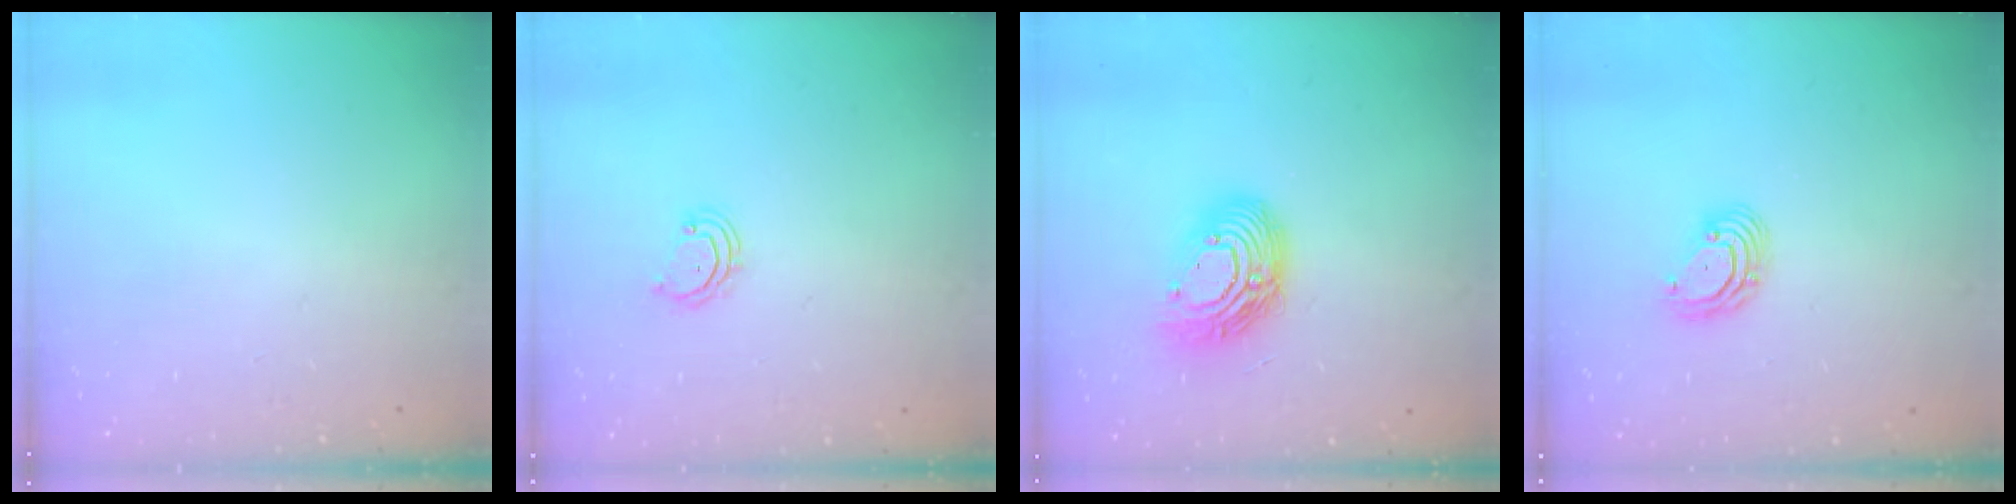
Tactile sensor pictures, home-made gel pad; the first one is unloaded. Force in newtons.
{"total": 3.5, "press": 3.5, "slide": 0.2}
{"total": 14.9, "press": 14.9, "slide": 1.3}
{"total": 5.8, "press": 5.7, "slide": 0.8}